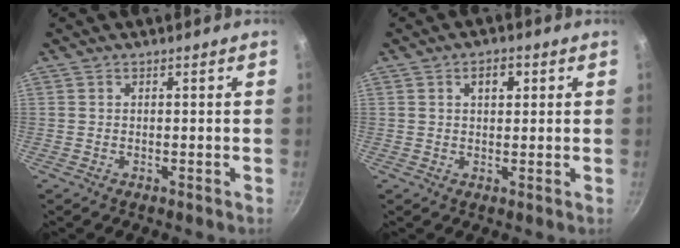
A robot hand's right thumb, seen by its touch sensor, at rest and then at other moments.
{"total": 3.6, "force": [1.4, 2.1, 2.6], "torque": [-0.023, 0.003, 0.020]}